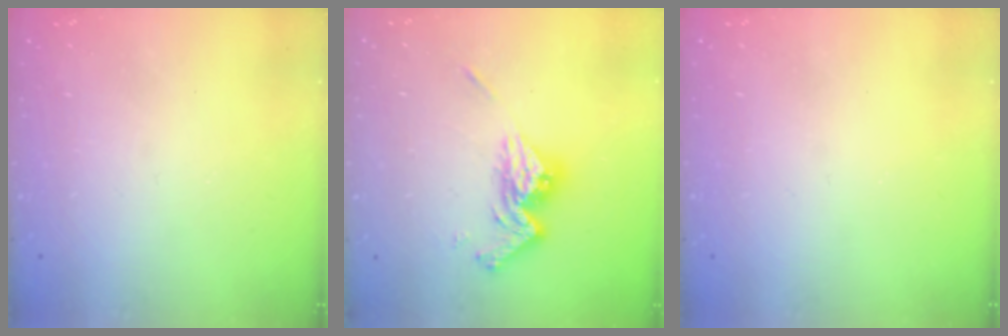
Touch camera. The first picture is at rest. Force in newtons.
{"total": 13.5, "press": 13.4, "slide": 1.2}
{"total": 0.0}